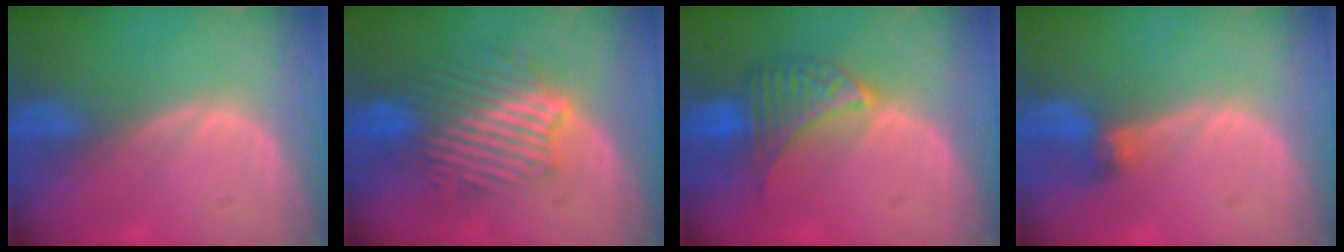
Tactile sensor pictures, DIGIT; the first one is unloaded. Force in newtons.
{"total": 8.9, "press": 8.8, "slide": 1.7}
{"total": 6.5, "press": 6.5, "slide": 0.5}
{"total": 2.8, "press": 2.6, "slide": 1.1}